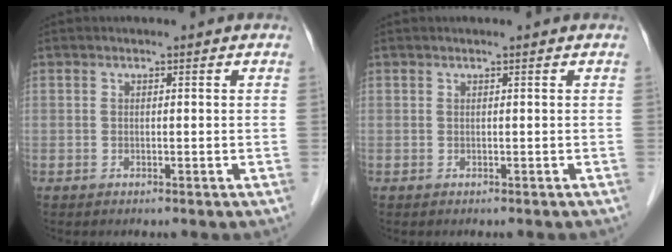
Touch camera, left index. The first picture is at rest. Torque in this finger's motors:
{"motor_torque": [-0.48, 0.39, -0.09, -0.02]}